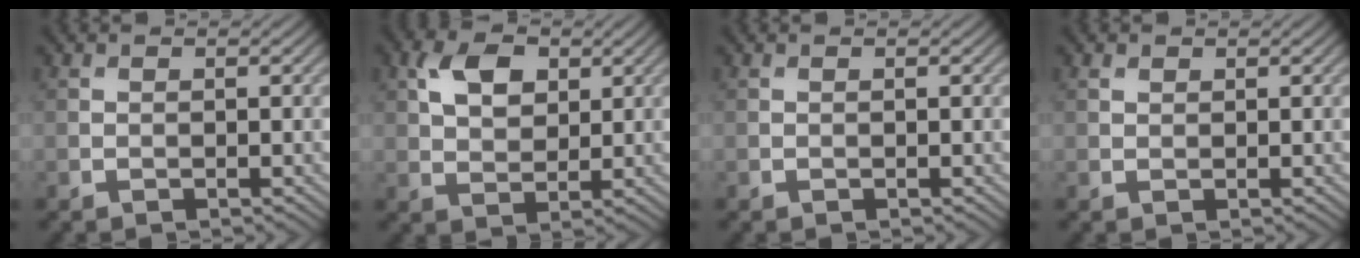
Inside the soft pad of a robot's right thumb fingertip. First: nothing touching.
{"total": 5.9, "force": [2.4, 3.8, 3.9], "torque": [-0.079, 0.006, 0.040]}
{"total": 0.0}
{"total": 0.8, "force": [0.7, 0.3, 0.3], "torque": [-0.008, 0.003, 0.014]}